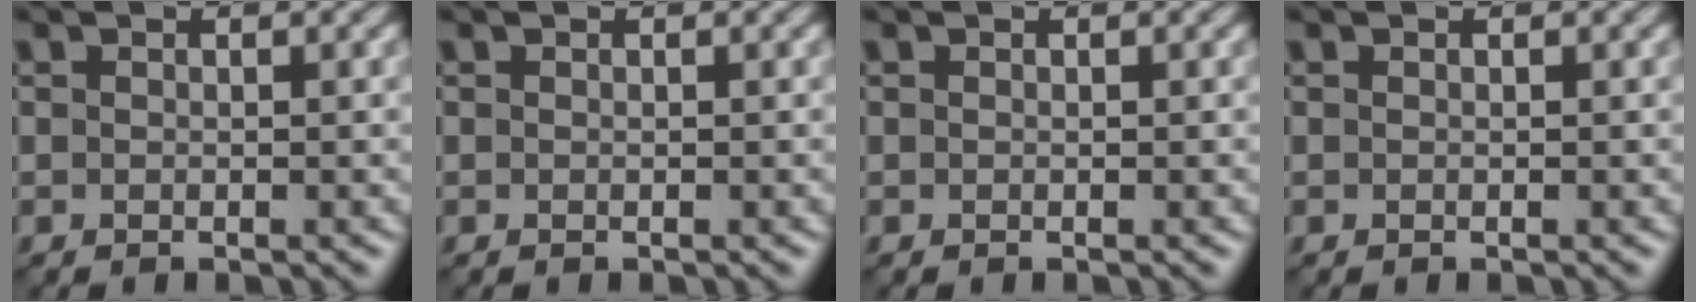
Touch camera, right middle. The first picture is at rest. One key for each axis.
{"total": 0.0}
{"total": 0.0}
{"total": 0.0}